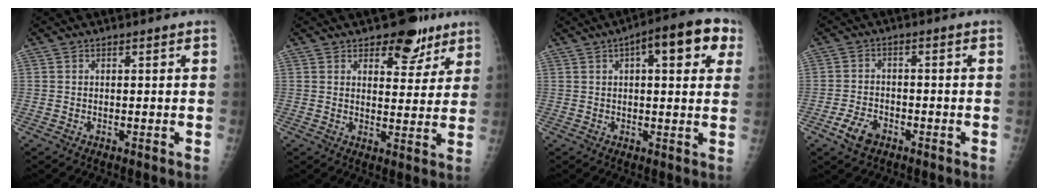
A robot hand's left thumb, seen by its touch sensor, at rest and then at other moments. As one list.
[{"total": 8.4, "force": [5.7, 4.6, 4.1], "torque": [-0.016, -0.030, 0.078]}, {"total": 12.1, "force": [4.8, 4.6, 10.1], "torque": [-0.103, 0.012, 0.053]}, {"total": 4.9, "force": [-2.7, 3.0, 2.7], "torque": [-0.048, 0.012, -0.048]}]